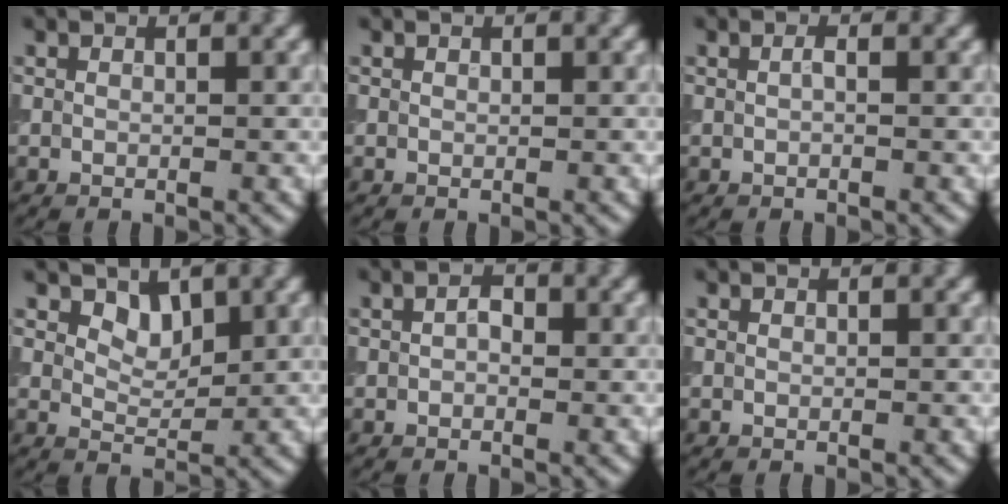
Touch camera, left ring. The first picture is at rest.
{"total": 0.0}
{"total": 0.5, "force": [0.0, 0.1, 0.5], "torque": [-0.012, 0.001, 0.000]}
{"total": 2.2, "force": [1.5, 1.2, 1.1], "torque": [-0.019, -0.009, 0.021]}
{"total": 1.3, "force": [0.1, 0.8, 1.0], "torque": [-0.015, 0.002, -0.001]}
{"total": 0.0}